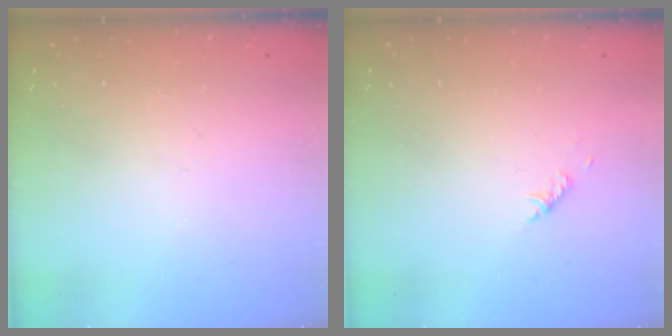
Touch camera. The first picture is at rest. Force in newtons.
{"total": 2.8, "press": 2.7, "slide": 0.6}